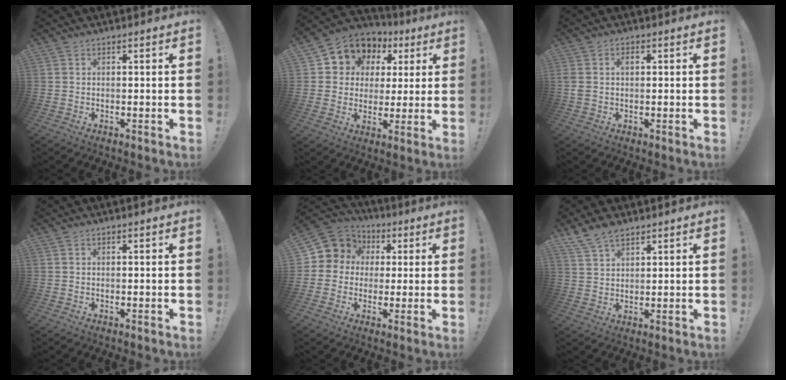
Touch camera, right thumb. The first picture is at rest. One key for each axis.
{"total": 9.1, "fx": 3.9, "fy": 7.8, "fz": 2.7, "tx": -0.043, "ty": -0.032, "tz": 0.079}
{"total": 2.5, "fx": 0.5, "fy": 1.7, "fz": 1.8, "tx": -0.052, "ty": 0.008, "tz": 0.007}
{"total": 0.0}
{"total": 9.4, "fx": 2.4, "fy": 8.7, "fz": 2.6, "tx": -0.032, "ty": -0.009, "tz": 0.051}
{"total": 6.6, "fx": 5.0, "fy": 2.9, "fz": 3.1, "tx": -0.062, "ty": -0.020, "tz": 0.099}